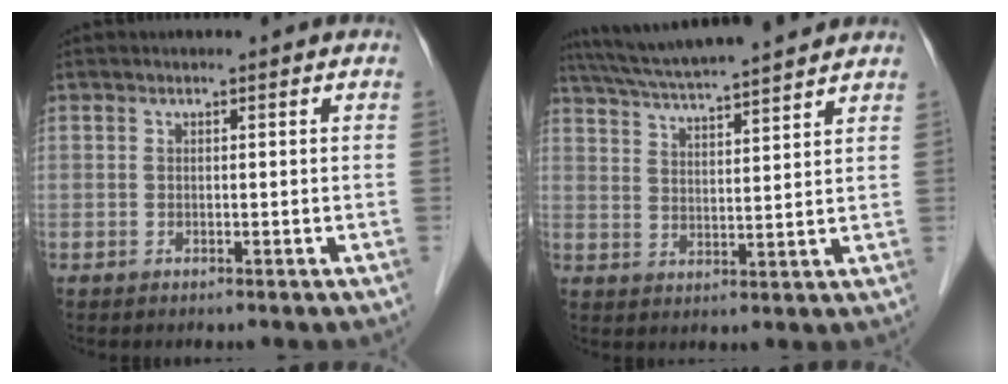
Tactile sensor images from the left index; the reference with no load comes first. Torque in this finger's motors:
{"motor_torque": [0.53, -0.54, 0.41, 0.14]}